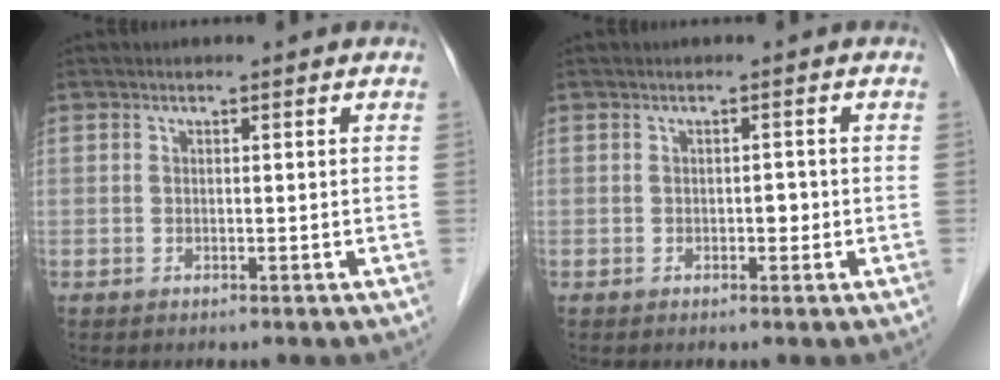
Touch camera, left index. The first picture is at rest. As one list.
[{"total": 1.0, "force": [-0.3, 0.6, 0.8], "torque": [-0.010, 0.003, -0.005]}]